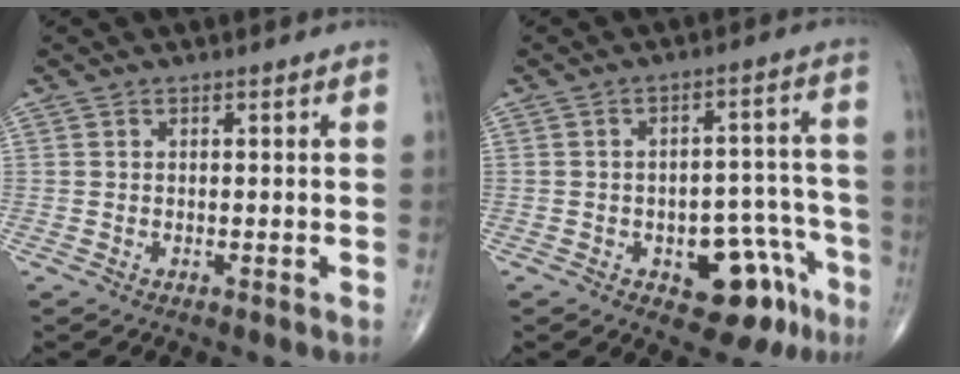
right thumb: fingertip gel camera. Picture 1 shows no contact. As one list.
[{"total": 12.1, "force": [-5.9, 6.4, 8.3], "torque": [-0.059, 0.054, -0.069]}]